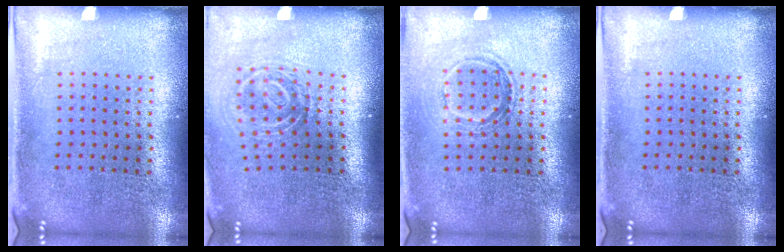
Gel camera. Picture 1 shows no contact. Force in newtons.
{"total": 1.9, "press": 1.2, "slide": 1.5}
{"total": 1.2, "press": 1.0, "slide": 0.6}
{"total": 0.0}